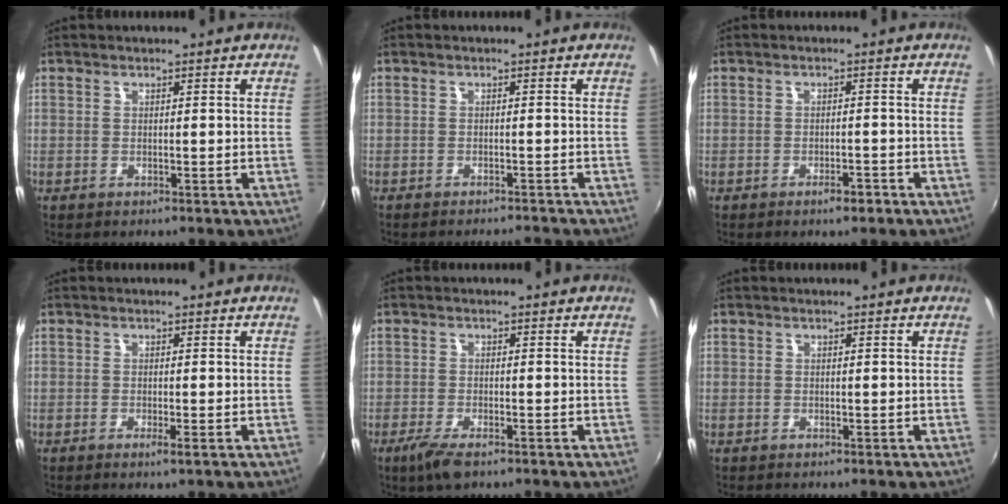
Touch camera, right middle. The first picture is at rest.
{"total": 4.1, "force": [-3.9, 0.4, 1.1], "torque": [-0.030, -0.006, -0.056]}
{"total": 2.3, "force": [-1.7, 0.7, 1.4], "torque": [-0.027, -0.001, -0.025]}
{"total": 1.1, "force": [-0.5, -0.2, 0.9], "torque": [-0.017, -0.004, -0.010]}
{"total": 4.2, "force": [-2.7, 1.2, 3.0], "torque": [-0.073, -0.013, -0.053]}
{"total": 0.0}